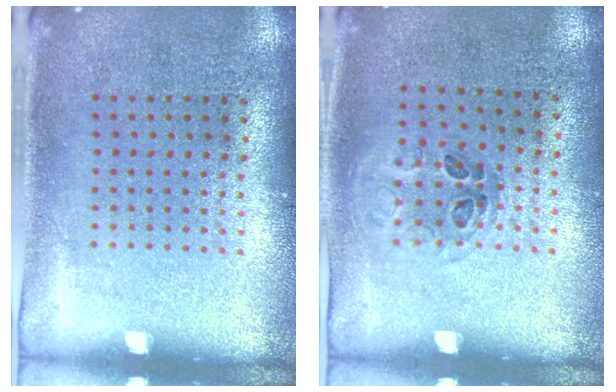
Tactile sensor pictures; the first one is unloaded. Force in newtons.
{"total": 0.9, "press": 0.6, "slide": 0.7}